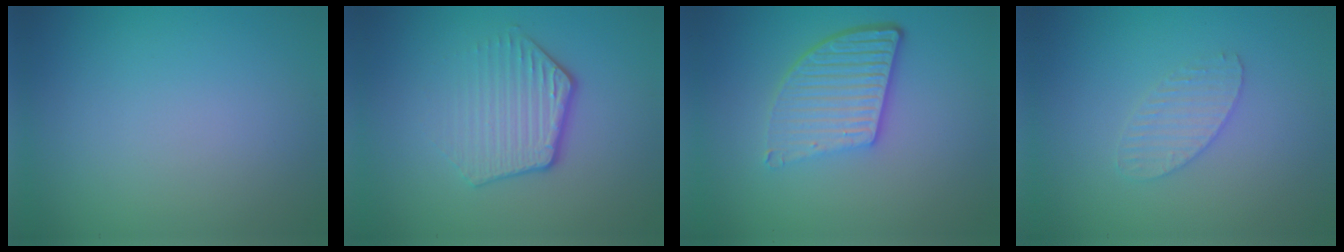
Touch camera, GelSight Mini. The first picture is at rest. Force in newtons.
{"total": 3.9, "press": 3.0, "slide": 2.5}
{"total": 5.5, "press": 3.9, "slide": 3.9}
{"total": 2.0, "press": 2.0, "slide": 0.1}